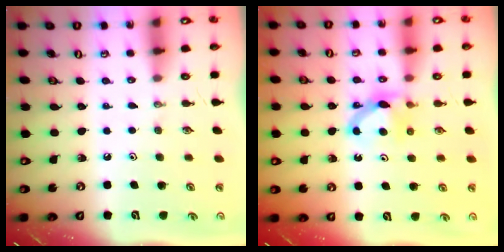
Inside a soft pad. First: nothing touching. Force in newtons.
{"total": 8.1, "press": 8.1, "slide": 0.1}